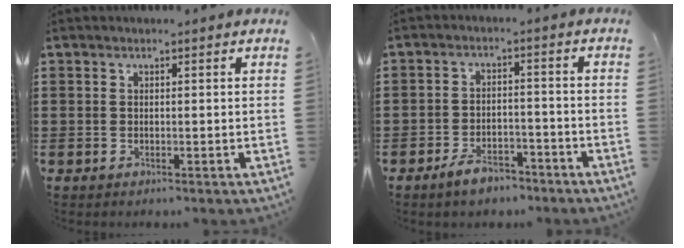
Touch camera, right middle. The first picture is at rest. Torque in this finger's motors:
{"motor_torque": [1.20, -0.14, 0.35, 0.14]}